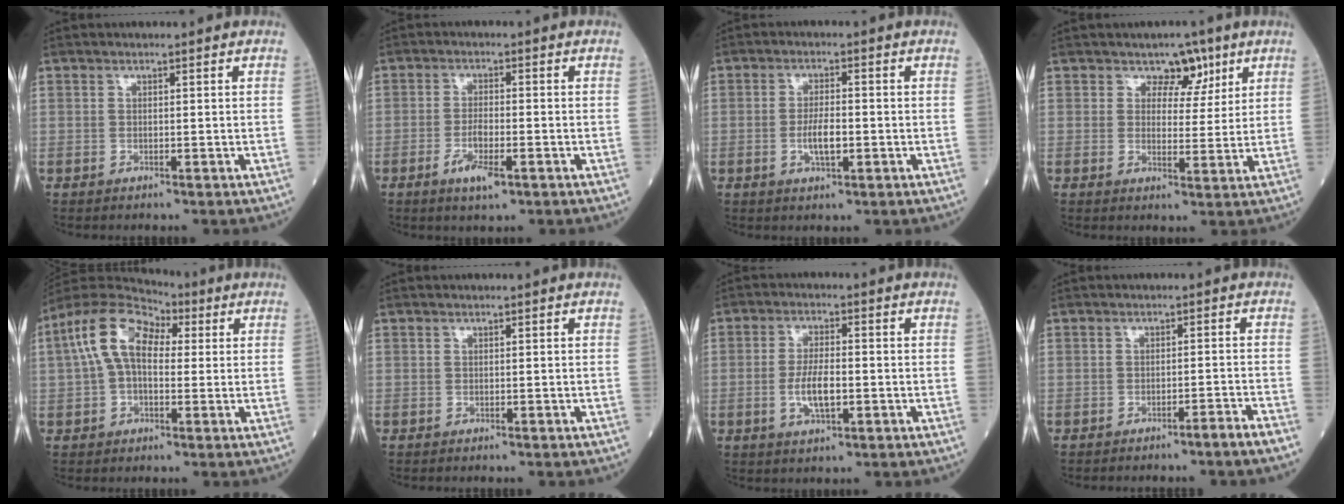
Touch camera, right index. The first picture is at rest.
{"total": 4.9, "force": [-2.3, 1.0, 4.2], "torque": [-0.079, -0.004, -0.041]}
{"total": 4.3, "force": [-1.1, 1.2, 4.0], "torque": [-0.079, -0.001, -0.018]}
{"total": 4.5, "force": [2.7, 3.1, 1.8], "torque": [-0.011, 0.001, 0.037]}
{"total": 11.6, "force": [2.8, 6.3, 9.4], "torque": [-0.198, 0.057, 0.045]}
{"total": 0.0}
{"total": 5.7, "force": [-1.3, 1.7, 5.3], "torque": [-0.108, -0.001, -0.023]}
{"total": 3.6, "force": [-3.0, -1.1, 1.6], "torque": [-0.015, 0.006, -0.042]}